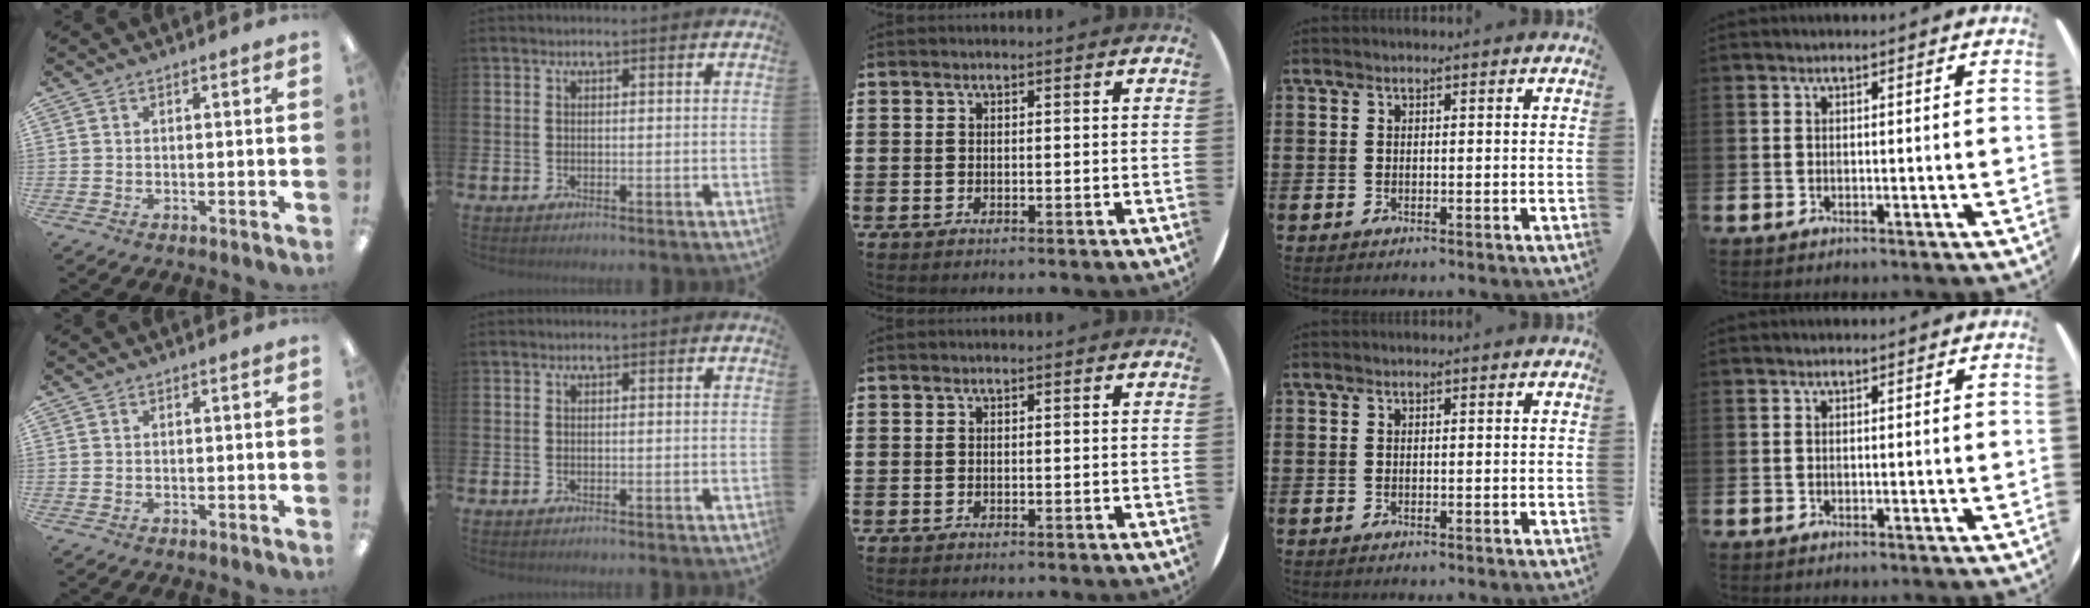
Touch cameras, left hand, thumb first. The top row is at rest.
{}